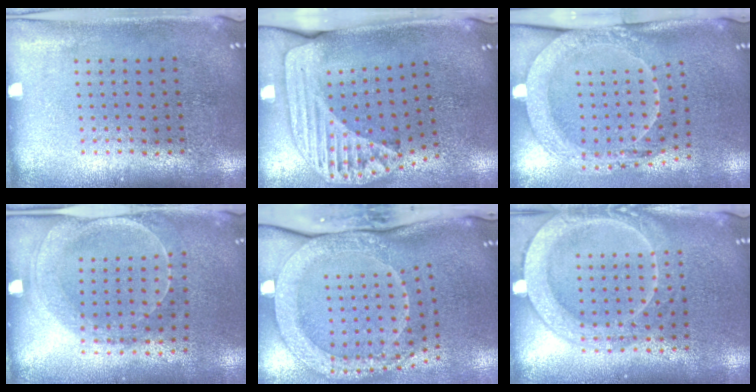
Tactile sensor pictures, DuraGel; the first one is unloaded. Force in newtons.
{"total": 2.4, "press": 1.8, "slide": 1.7}
{"total": 2.1, "press": 2.0, "slide": 0.5}
{"total": 1.7, "press": 1.7, "slide": 0.3}
{"total": 3.0, "press": 2.3, "slide": 2.0}
{"total": 3.7, "press": 3.7, "slide": 0.5}